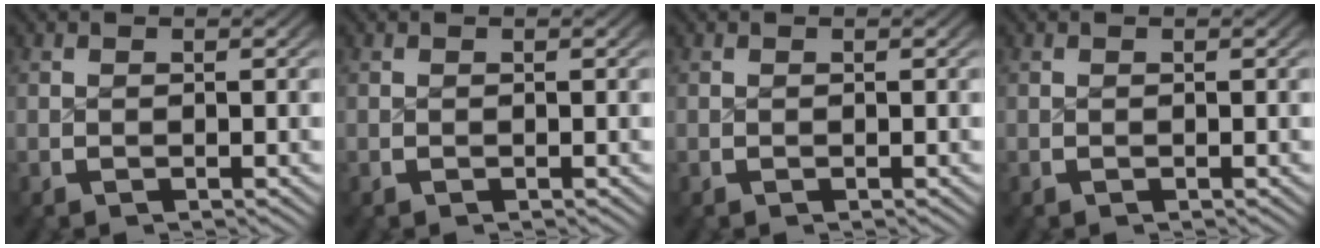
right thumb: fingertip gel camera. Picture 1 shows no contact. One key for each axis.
{"total": 0.0}
{"total": 0.0}
{"total": 0.0}